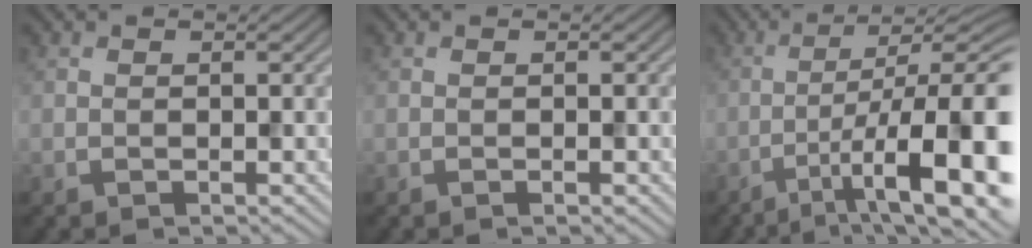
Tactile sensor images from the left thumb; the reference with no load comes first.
{"total": 0.5, "force": [-0.2, 0.0, 0.5], "torque": [-0.011, 0.001, -0.004]}
{"total": 14.5, "force": [-5.5, 3.6, 12.9], "torque": [-0.192, -0.004, -0.078]}